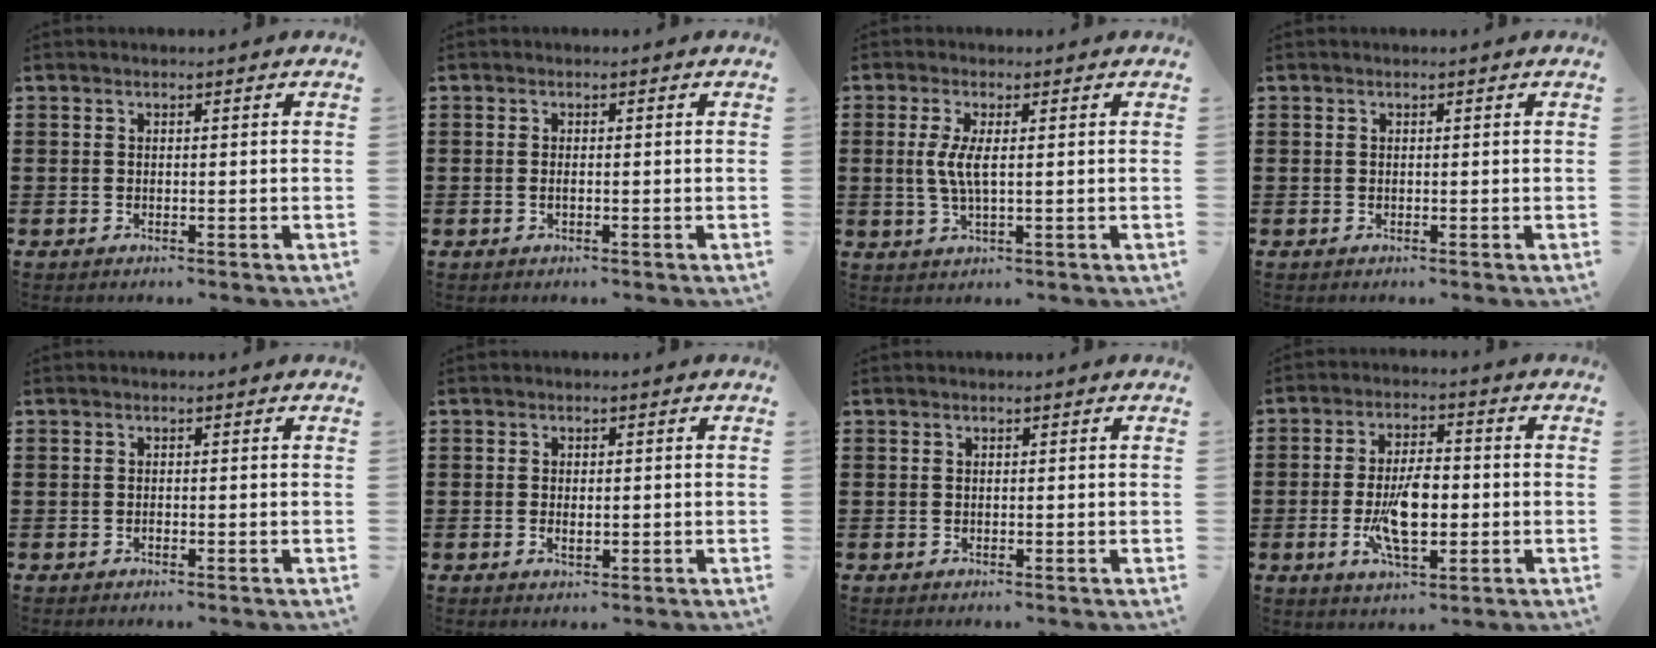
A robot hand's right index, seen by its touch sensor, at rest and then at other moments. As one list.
[{"total": 0.7, "force": [-0.2, 0.0, 0.6], "torque": [-0.013, -0.005, -0.003]}, {"total": 4.0, "force": [0.4, 0.7, 3.9], "torque": [-0.089, -0.007, 0.001]}, {"total": 0.0}, {"total": 0.0}, {"total": 1.5, "force": [-0.2, 0.7, 1.3], "torque": [-0.024, 0.003, -0.003]}, {"total": 0.0}, {"total": 9.2, "force": [-1.7, 4.0, 8.1], "torque": [-0.177, -0.006, -0.036]}]